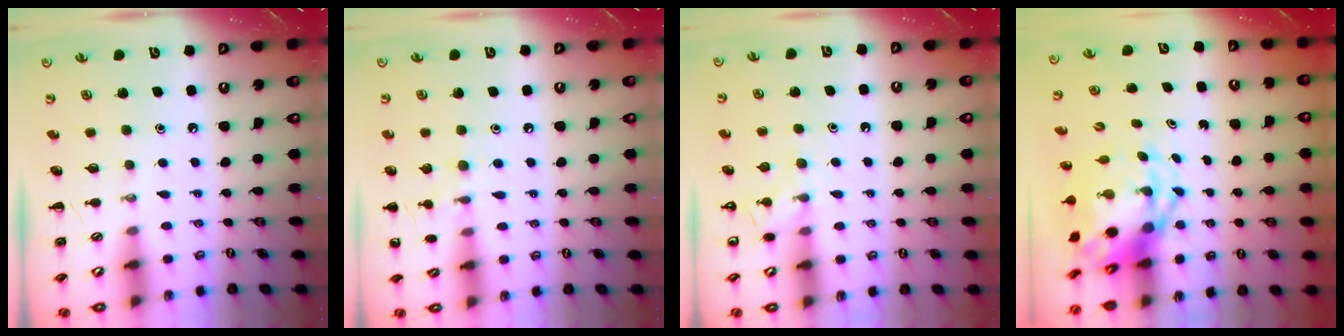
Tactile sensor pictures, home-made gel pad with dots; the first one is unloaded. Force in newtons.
{"total": 7.8, "press": 7.6, "slide": 2.0}
{"total": 7.4, "press": 7.3, "slide": 1.5}
{"total": 5.7, "press": 5.6, "slide": 1.0}